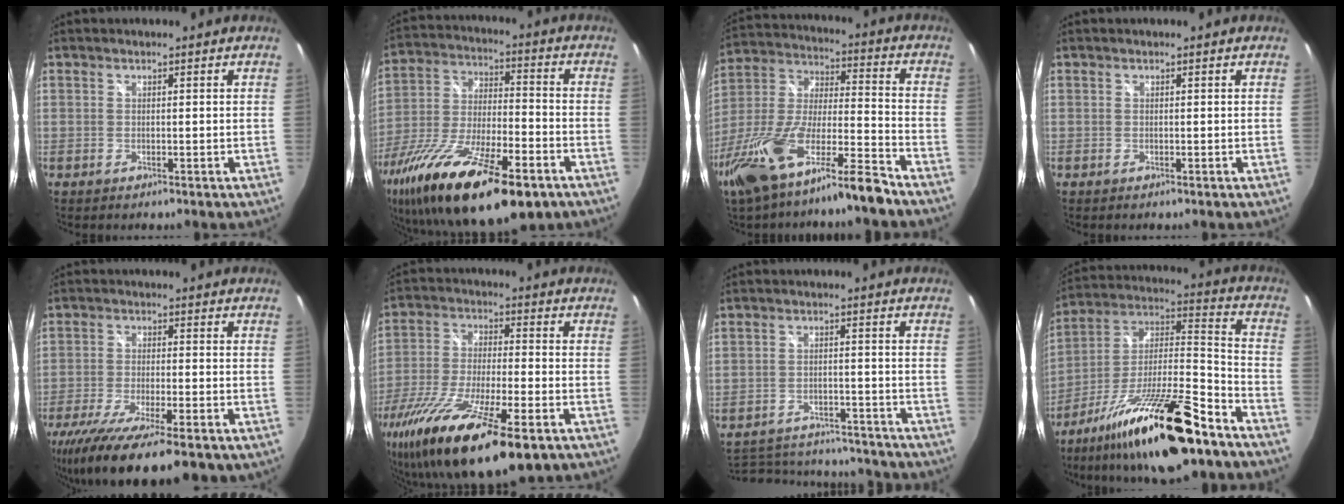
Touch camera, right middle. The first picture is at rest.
{"total": 27.8, "force": [-16.9, 9.0, 20.1], "torque": [-0.385, -0.051, -0.279]}
{"total": 19.2, "force": [-13.5, 2.7, 13.3], "torque": [-0.272, -0.022, -0.249]}
{"total": 0.0}
{"total": 17.4, "force": [-12.4, 3.8, 11.6], "torque": [-0.228, -0.063, -0.204]}
{"total": 24.1, "force": [-15.2, 5.6, 17.8], "torque": [-0.347, -0.065, -0.264]}
{"total": 19.3, "force": [-17.0, 6.1, 6.8], "torque": [-0.147, 0.010, -0.221]}
{"total": 24.8, "force": [-16.0, 5.8, 18.0], "torque": [-0.305, -0.013, -0.265]}